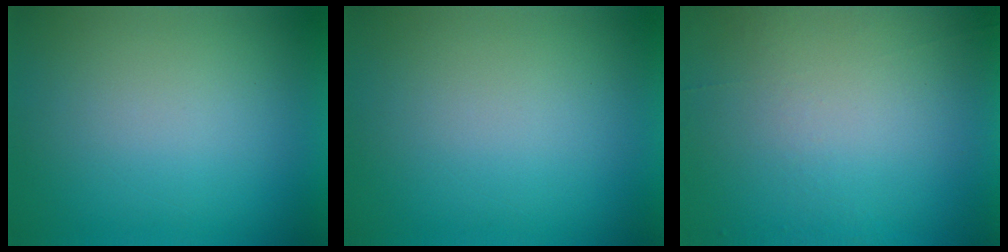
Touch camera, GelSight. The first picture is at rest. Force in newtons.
{"total": 0.0}
{"total": 4.5}